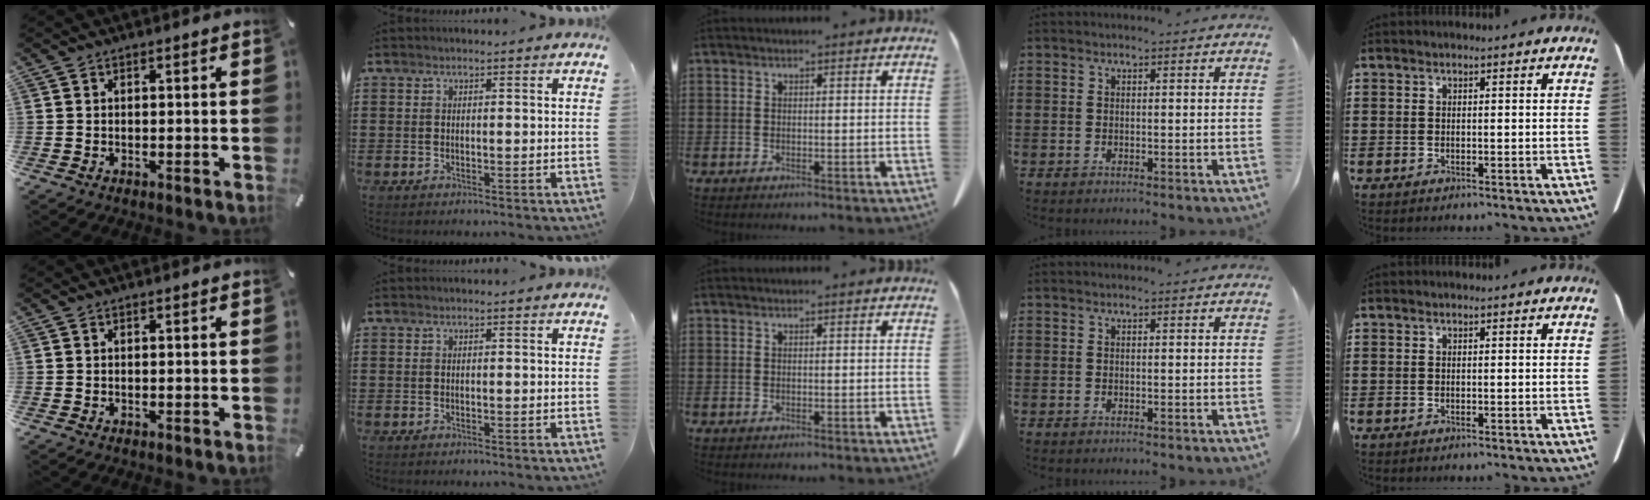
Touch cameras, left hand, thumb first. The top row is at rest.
{}